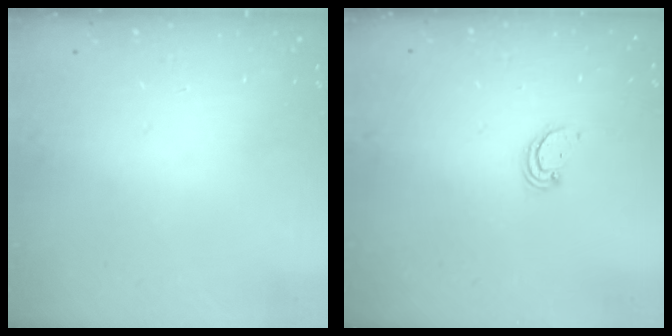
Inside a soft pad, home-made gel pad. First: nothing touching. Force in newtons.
{"total": 2.2, "press": 2.2, "slide": 0.1}